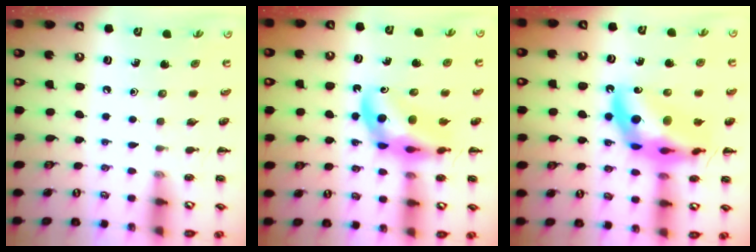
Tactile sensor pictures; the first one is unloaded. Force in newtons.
{"total": 11.3, "press": 10.9, "slide": 3.1}
{"total": 19.1, "press": 18.5, "slide": 4.4}